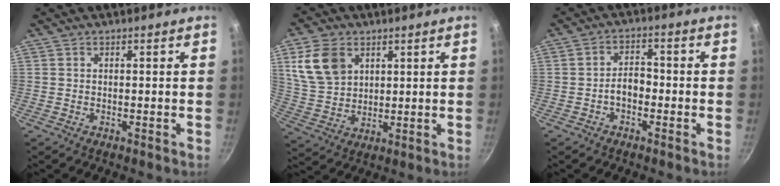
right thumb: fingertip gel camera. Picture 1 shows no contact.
{"total": 10.7, "force": [4.3, 7.6, 6.2], "torque": [-0.106, -0.011, 0.094]}
{"total": 4.0, "force": [-1.5, 2.4, 2.7], "torque": [-0.030, 0.023, -0.030]}